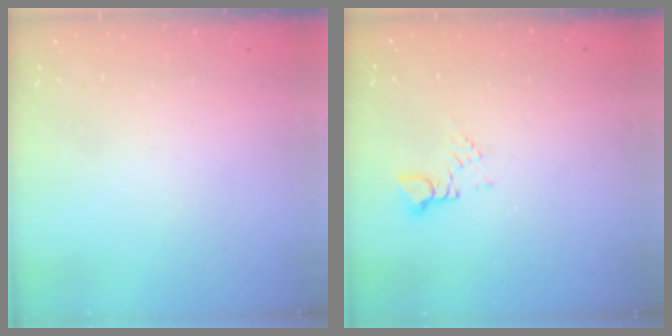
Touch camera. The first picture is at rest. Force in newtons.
{"total": 3.3, "press": 3.3, "slide": 0.4}